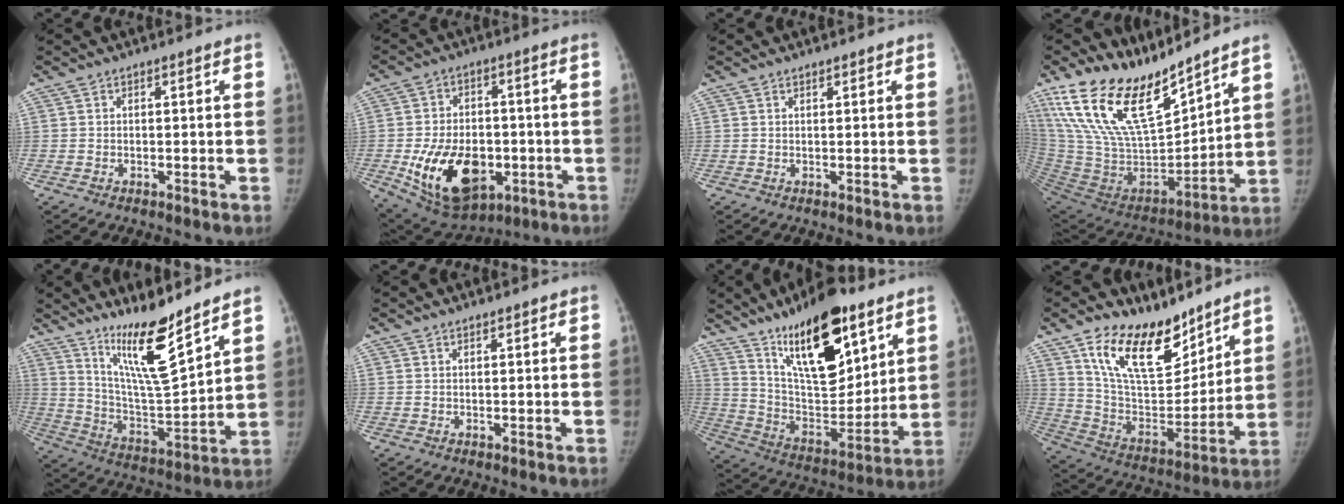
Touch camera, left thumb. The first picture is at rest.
{"total": 17.5, "force": [-4.7, 11.4, 12.5], "torque": [-0.177, 0.006, -0.055]}
{"total": 0.8, "force": [0.7, 0.3, 0.3], "torque": [-0.006, -0.004, 0.010]}
{"total": 23.7, "force": [18.3, 8.0, 12.9], "torque": [-0.211, -0.093, 0.353]}
{"total": 15.3, "force": [11.1, 2.2, 10.2], "torque": [-0.160, -0.088, 0.210]}
{"total": 0.7, "force": [0.6, 0.2, 0.3], "torque": [-0.006, -0.004, 0.010]}
{"total": 24.2, "force": [14.4, 9.5, 16.9], "torque": [-0.232, -0.069, 0.253]}
{"total": 20.0, "force": [13.5, 9.9, 11.0], "torque": [-0.139, -0.078, 0.247]}